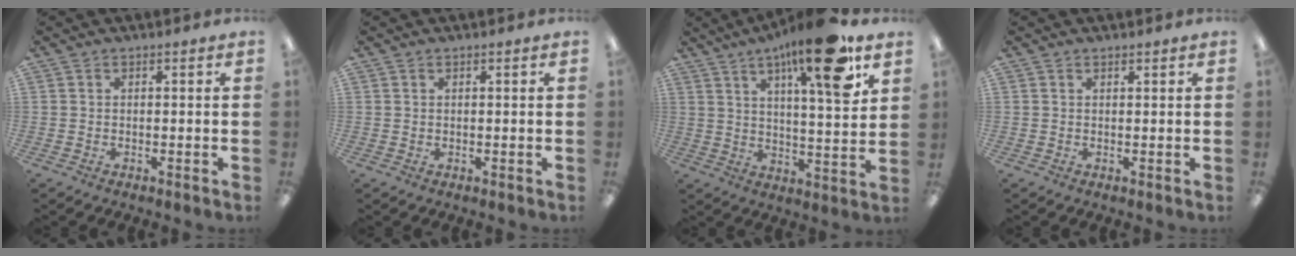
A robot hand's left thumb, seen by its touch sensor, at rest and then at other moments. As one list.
[{"total": 0.5, "force": [0.4, 0.2, 0.2], "torque": [-0.003, 0.002, 0.008]}, {"total": 17.1, "force": [10.3, 3.8, 13.0], "torque": [-0.190, -0.054, 0.153]}, {"total": 0.7, "force": [0.7, 0.1, 0.1], "torque": [-0.003, 0.000, 0.014]}]